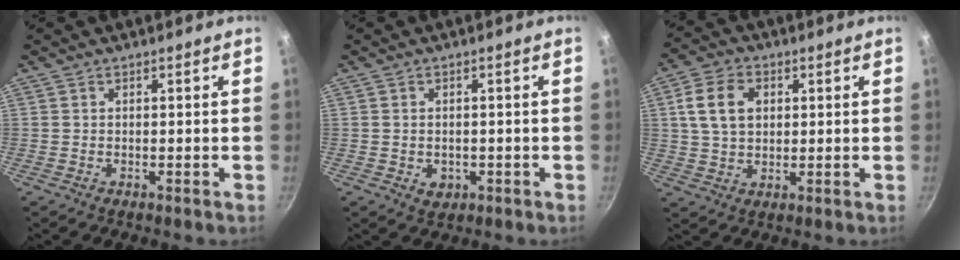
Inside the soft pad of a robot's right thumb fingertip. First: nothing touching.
{"total": 2.9, "force": [-0.7, 2.3, 1.6], "torque": [-0.022, 0.001, -0.002]}
{"total": 9.2, "force": [2.2, 6.6, 6.0], "torque": [-0.097, 0.007, 0.035]}